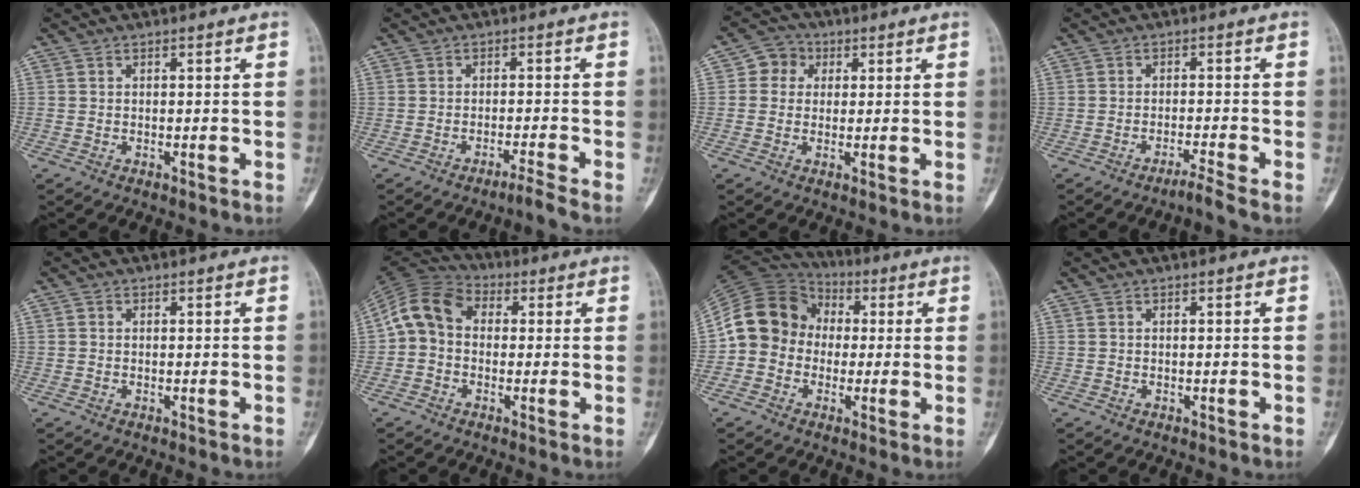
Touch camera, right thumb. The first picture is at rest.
{"total": 2.3, "force": [-1.9, -0.9, 0.9], "torque": [-0.027, 0.013, -0.035]}
{"total": 5.0, "force": [1.2, 4.6, 1.7], "torque": [0.002, 0.007, 0.012]}
{"total": 2.4, "force": [-2.0, -1.0, 0.9], "torque": [-0.028, 0.010, -0.040]}
{"total": 0.0}
{"total": 9.5, "force": [0.3, 7.5, 5.8], "torque": [-0.095, 0.030, -0.011]}
{"total": 13.4, "force": [-0.1, 11.9, 6.3], "torque": [-0.100, 0.037, -0.015]}
{"total": 0.0}